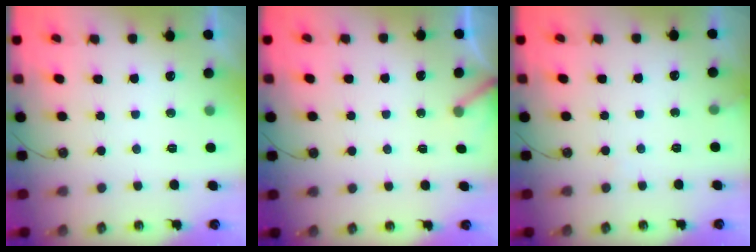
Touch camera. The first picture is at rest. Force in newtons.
{"total": 2.5, "press": 2.5, "slide": 0.1}
{"total": 4.8, "press": 4.7, "slide": 0.2}